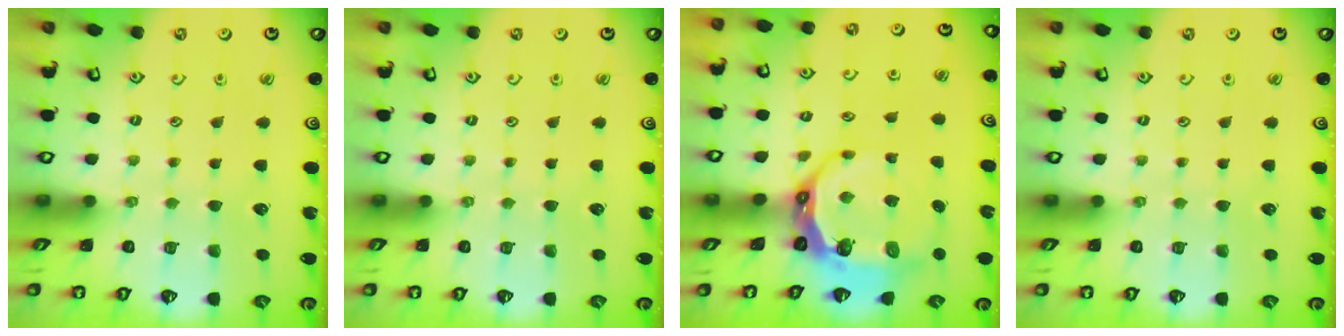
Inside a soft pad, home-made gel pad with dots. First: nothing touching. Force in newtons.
{"total": 0.0}
{"total": 9.5, "press": 8.6, "slide": 4.0}
{"total": 0.0}